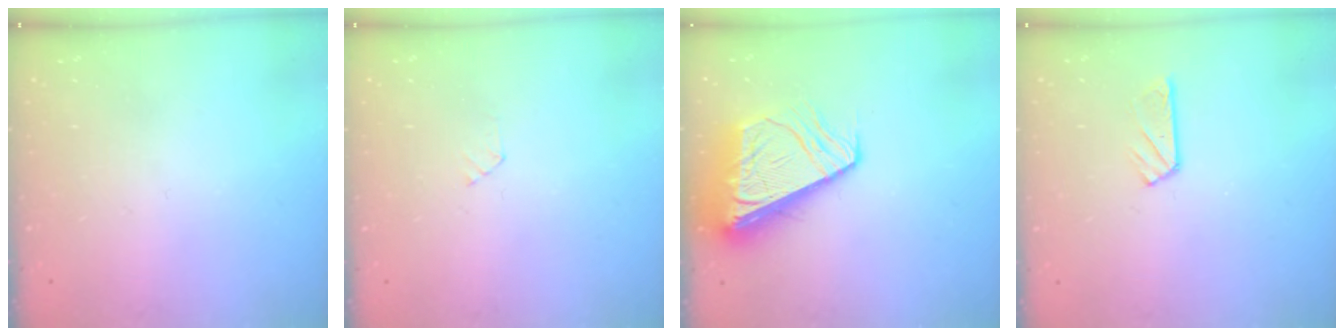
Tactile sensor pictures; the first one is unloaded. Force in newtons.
{"total": 2.4, "press": 2.4, "slide": 0.3}
{"total": 12.4, "press": 12.3, "slide": 1.4}
{"total": 4.1, "press": 4.1, "slide": 0.4}